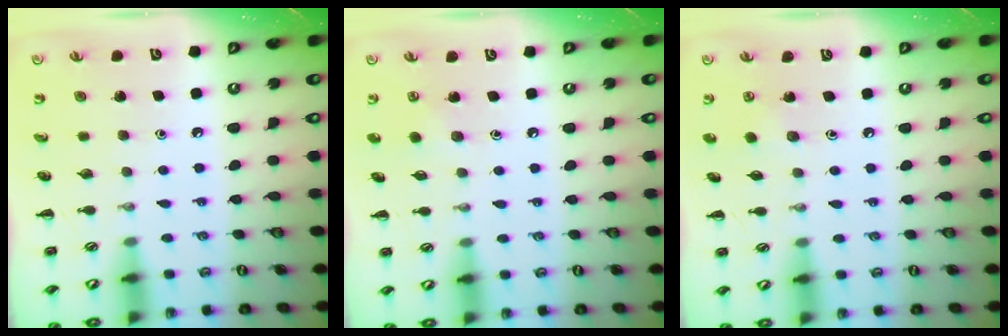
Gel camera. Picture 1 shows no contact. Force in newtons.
{"total": 4.8, "press": 4.6, "slide": 1.2}
{"total": 2.9, "press": 2.7, "slide": 0.8}